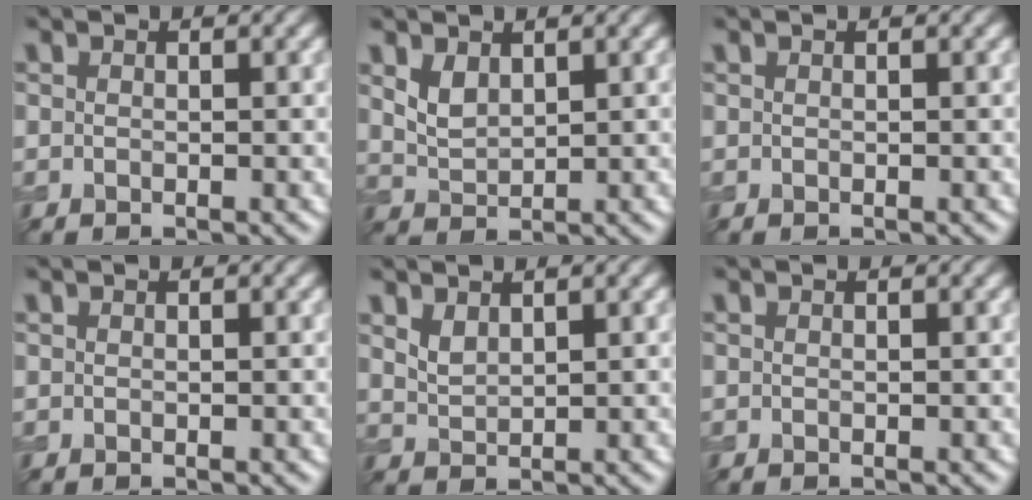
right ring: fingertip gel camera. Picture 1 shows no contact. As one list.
[{"total": 1.9, "force": [1.0, 1.1, 1.1], "torque": [-0.029, -0.003, 0.026]}, {"total": 0.0}, {"total": 0.0}, {"total": 1.3, "force": [0.9, 0.5, 0.7], "torque": [-0.017, -0.001, 0.024]}, {"total": 0.0}]